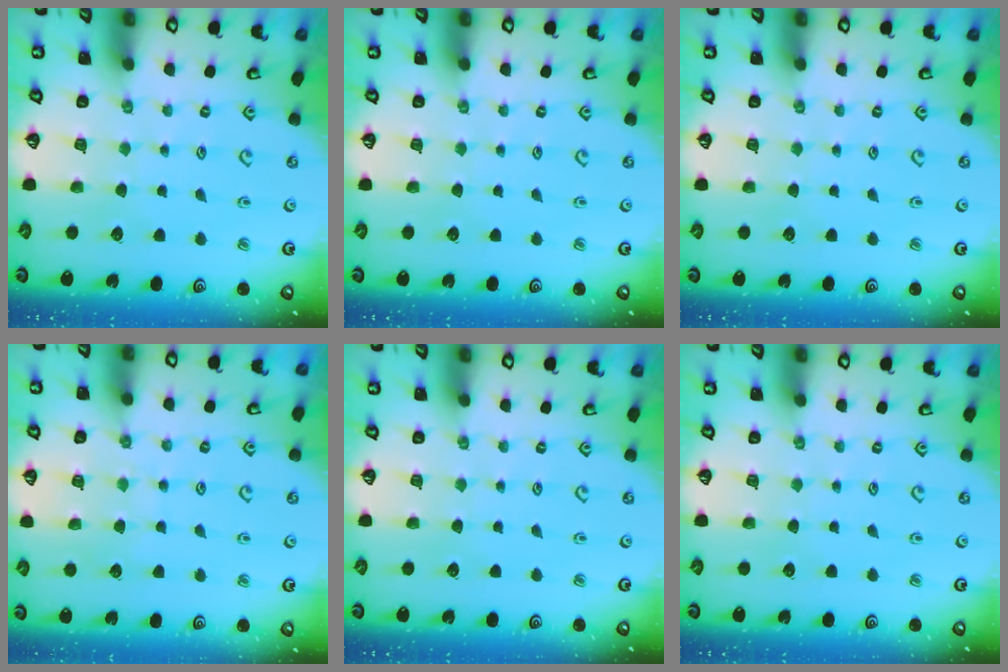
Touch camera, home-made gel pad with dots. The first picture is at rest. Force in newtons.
{"total": 0.0}
{"total": 0.0}
{"total": 5.3, "press": 5.3, "slide": 0.7}
{"total": 0.0}
{"total": 0.0}